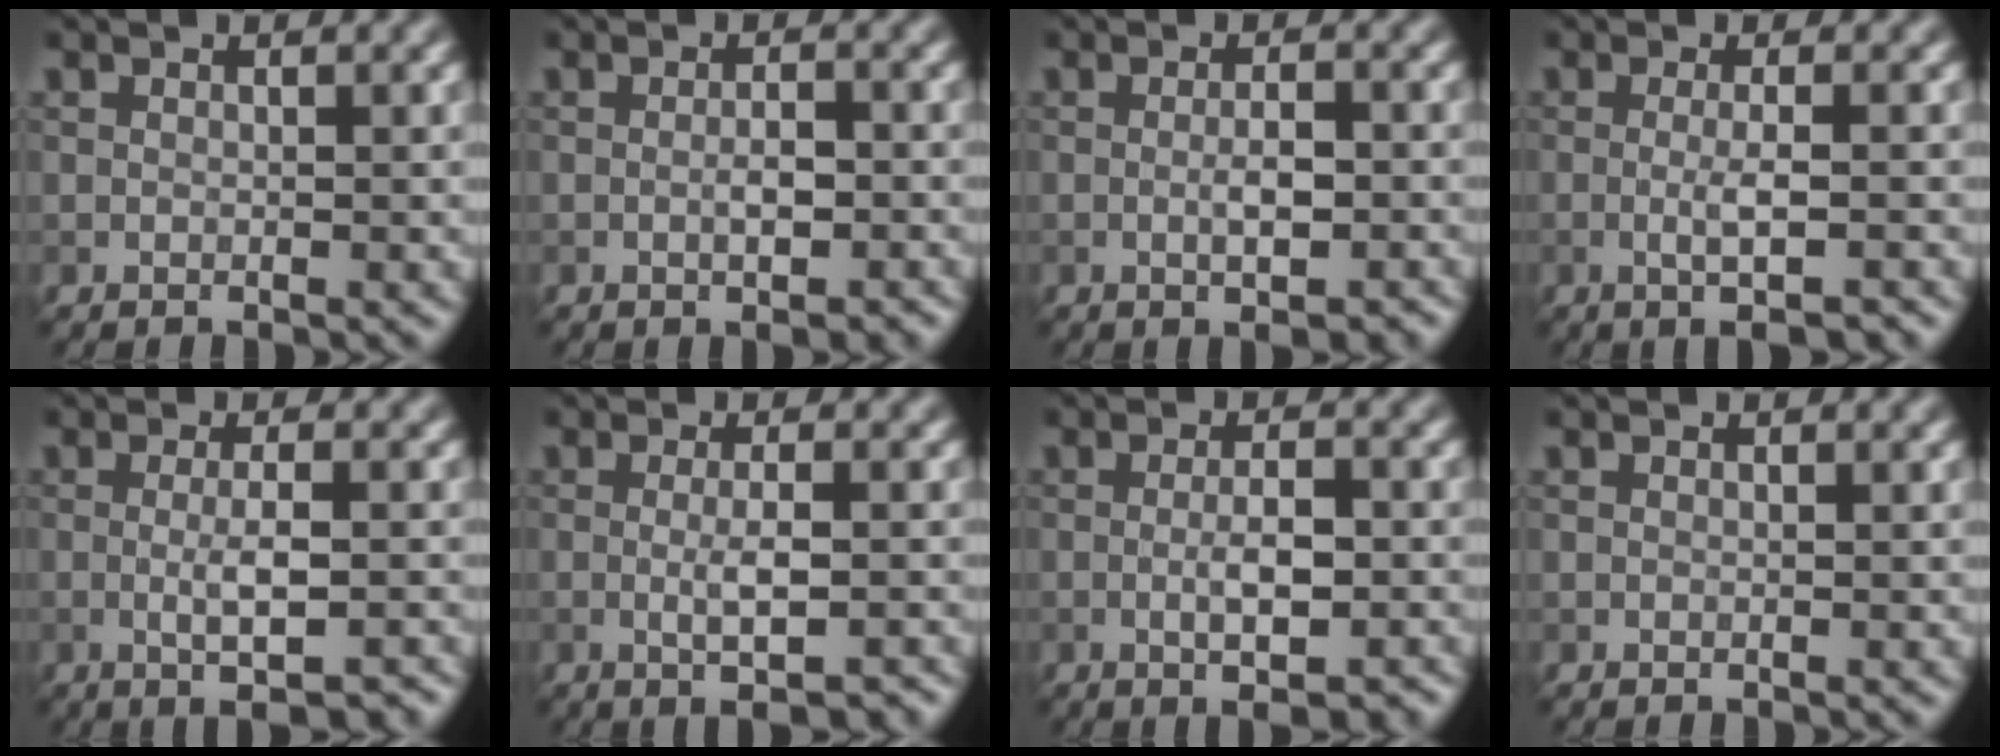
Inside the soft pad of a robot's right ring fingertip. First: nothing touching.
{"total": 2.2, "force": [-0.6, 0.6, 2.0], "torque": [-0.034, -0.002, -0.008]}
{"total": 2.8, "force": [-0.7, 0.7, 2.6], "torque": [-0.045, -0.003, -0.007]}
{"total": 3.2, "force": [-0.6, 0.6, 3.1], "torque": [-0.049, -0.005, -0.009]}
{"total": 4.1, "force": [-0.7, 0.9, 3.9], "torque": [-0.063, -0.006, -0.009]}
{"total": 3.6, "force": [-0.7, 0.8, 3.5], "torque": [-0.056, -0.006, -0.008]}
{"total": 4.1, "force": [-1.0, 1.1, 3.8], "torque": [-0.065, -0.006, -0.011]}
{"total": 0.0}